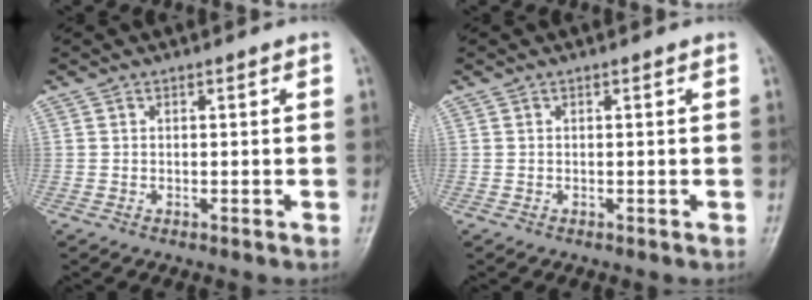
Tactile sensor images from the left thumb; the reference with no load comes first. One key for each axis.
{"total": 0.0}